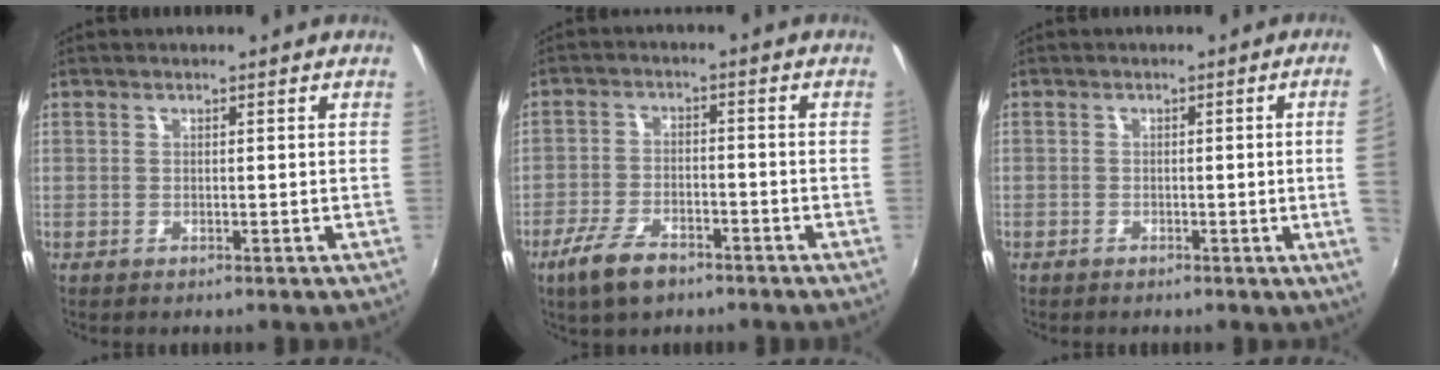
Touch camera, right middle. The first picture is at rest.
{"total": 8.1, "force": [-5.5, 3.3, 4.9], "torque": [-0.120, -0.010, -0.102]}
{"total": 4.1, "force": [-0.2, -1.7, 3.8], "torque": [-0.064, -0.010, 0.004]}